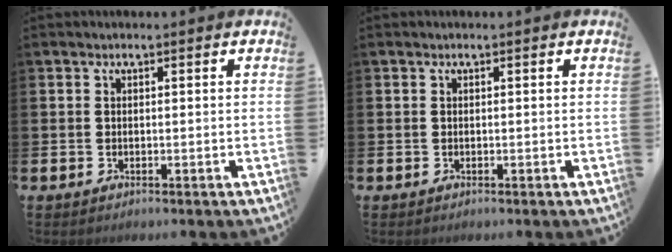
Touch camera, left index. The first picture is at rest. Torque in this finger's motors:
{"motor_torque": [0.00, 0.00, 0.00, 0.00]}